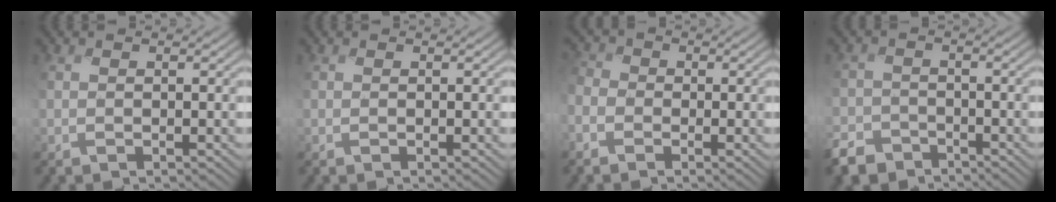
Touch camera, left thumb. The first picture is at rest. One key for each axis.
{"total": 0.0}
{"total": 3.6, "fx": -1.9, "fy": 2.7, "fz": 1.5, "tx": -0.053, "ty": -0.005, "tz": -0.047}
{"total": 5.2, "fx": -4.1, "fy": 3.0, "fz": 1.3, "tx": -0.034, "ty": -0.009, "tz": -0.087}